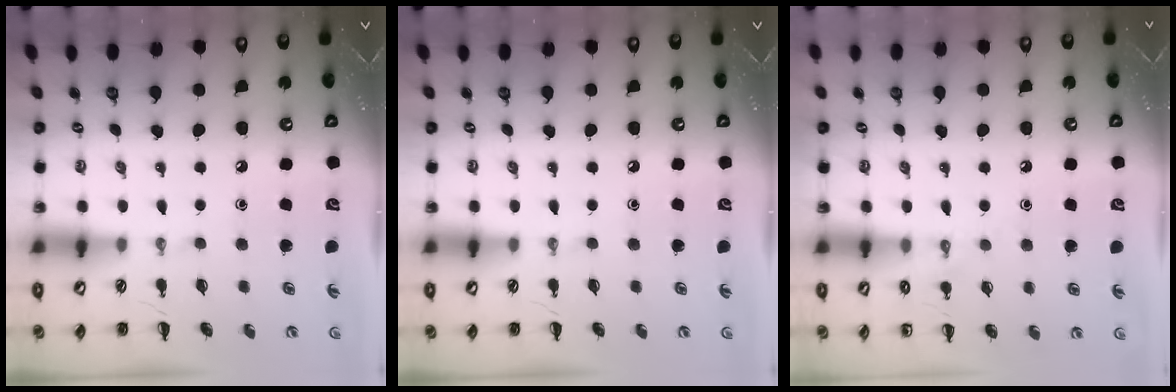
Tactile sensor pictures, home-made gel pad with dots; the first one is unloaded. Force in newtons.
{"total": 0.0}
{"total": 5.5, "press": 5.2, "slide": 1.6}